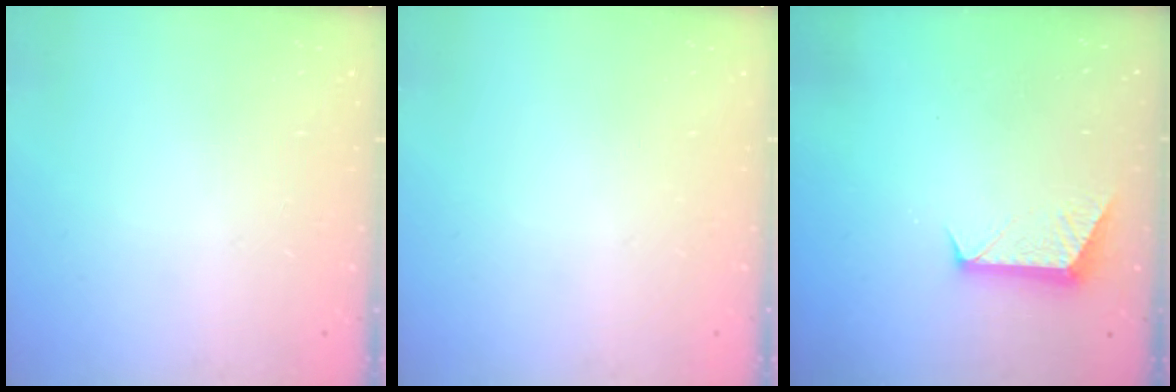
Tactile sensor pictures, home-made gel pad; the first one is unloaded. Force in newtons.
{"total": 0.0}
{"total": 7.4, "press": 7.4, "slide": 0.6}